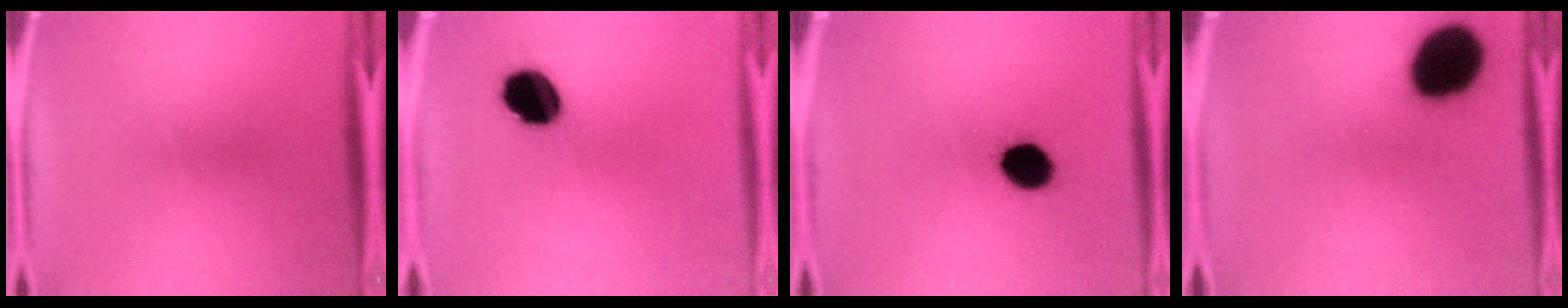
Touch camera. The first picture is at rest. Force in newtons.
{"total": 11.7}
{"total": 9.2}
{"total": 19.6}